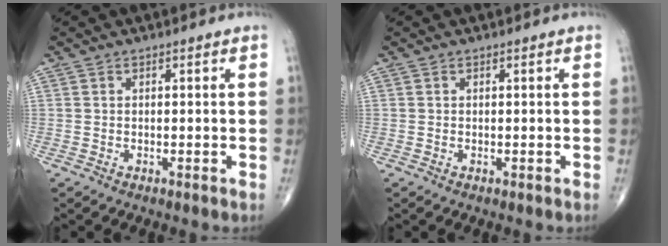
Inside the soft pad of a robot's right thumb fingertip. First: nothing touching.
{"total": 0.0}